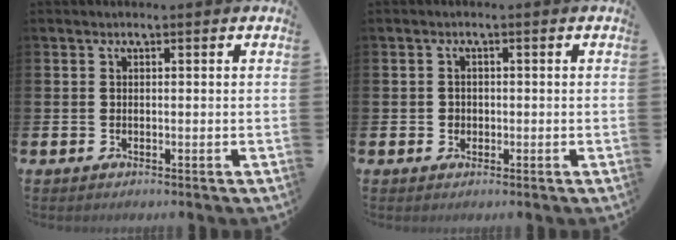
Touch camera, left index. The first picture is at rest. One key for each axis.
{"total": 1.2, "fx": 0.1, "fy": 1.2, "fz": 0.3, "tx": 0.007, "ty": 0.003, "tz": -0.004}